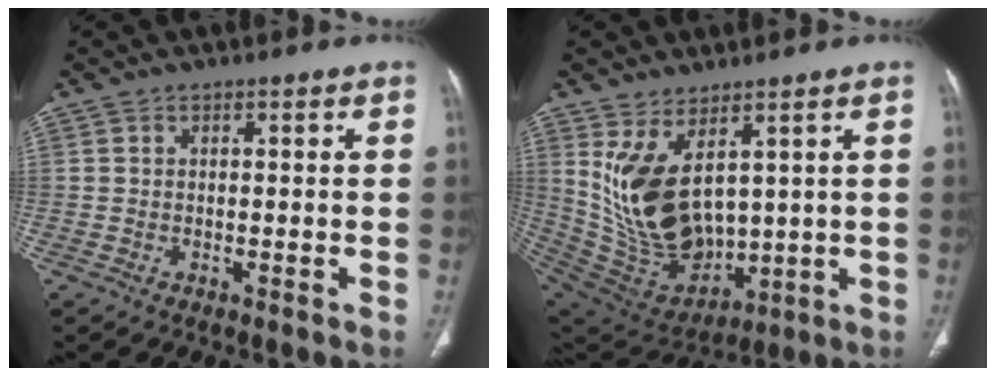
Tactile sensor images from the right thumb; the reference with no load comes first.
{"total": 16.1, "force": [4.8, 9.0, 12.4], "torque": [-0.218, -0.034, 0.129]}